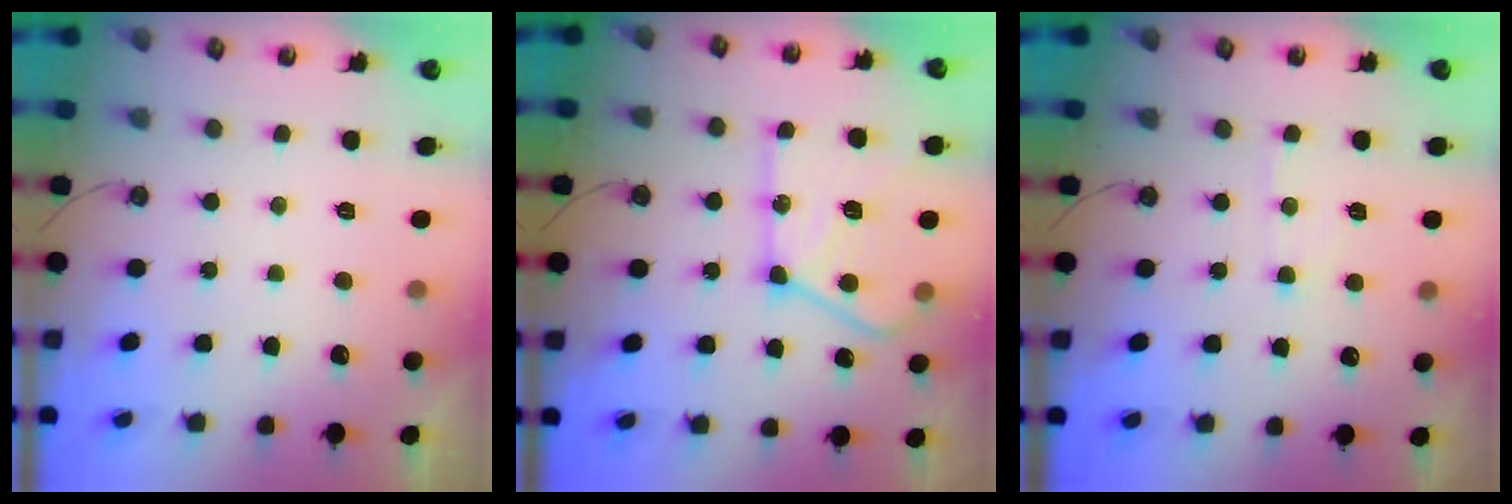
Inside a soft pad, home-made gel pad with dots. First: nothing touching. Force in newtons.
{"total": 18.9, "press": 18.9, "slide": 1.5}
{"total": 5.4, "press": 5.3, "slide": 0.8}